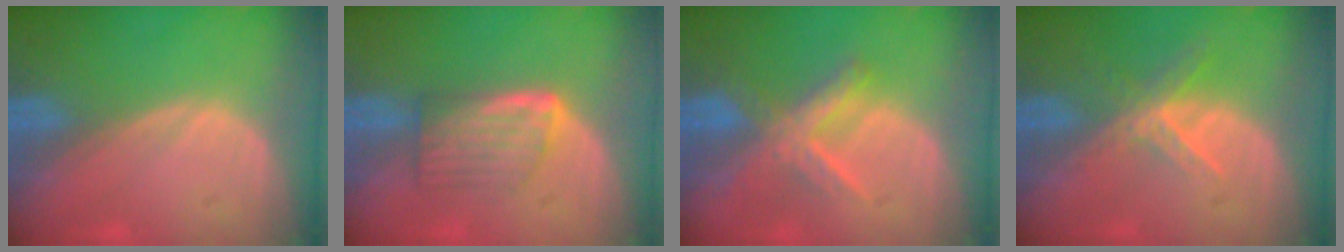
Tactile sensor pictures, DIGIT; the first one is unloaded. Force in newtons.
{"total": 5.9, "press": 5.5, "slide": 2.2}
{"total": 6.0, "press": 5.9, "slide": 1.1}
{"total": 5.6, "press": 4.9, "slide": 2.7}